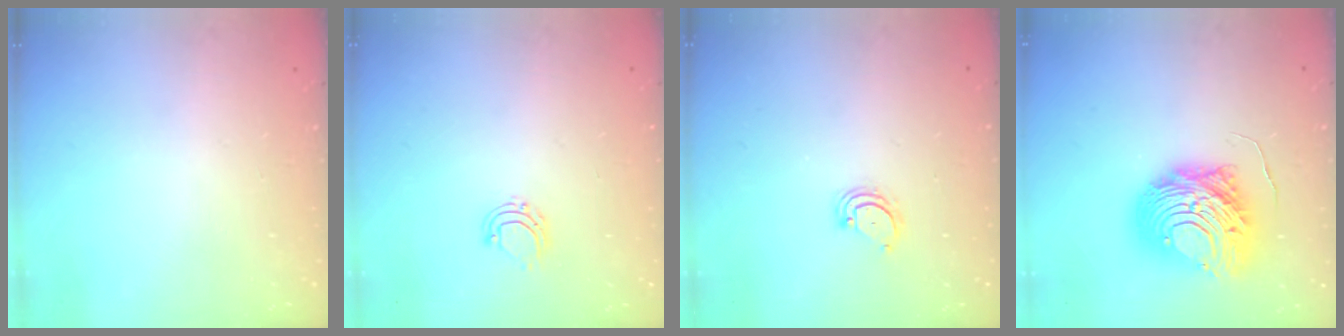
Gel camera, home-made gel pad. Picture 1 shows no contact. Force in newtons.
{"total": 6.8, "press": 6.8, "slide": 0.5}
{"total": 2.3, "press": 2.3, "slide": 0.2}
{"total": 14.1, "press": 14.0, "slide": 1.3}